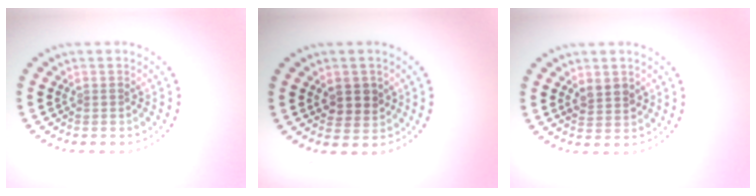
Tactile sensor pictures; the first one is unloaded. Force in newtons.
{"total": 2.5, "press": 2.3, "slide": 0.8}
{"total": 1.9, "press": 1.8, "slide": 0.6}